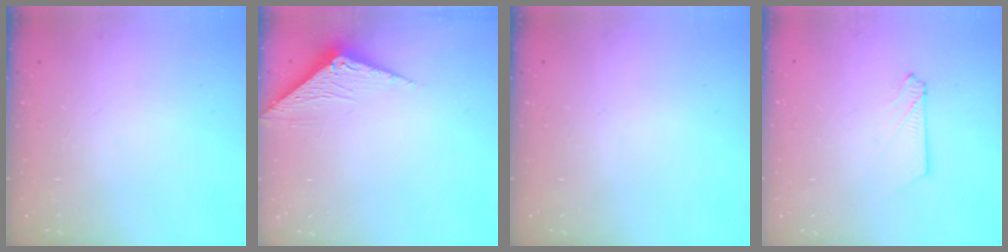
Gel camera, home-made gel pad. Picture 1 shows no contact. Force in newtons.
{"total": 3.4, "press": 3.4, "slide": 0.3}
{"total": 0.0}
{"total": 2.1, "press": 2.1, "slide": 0.3}